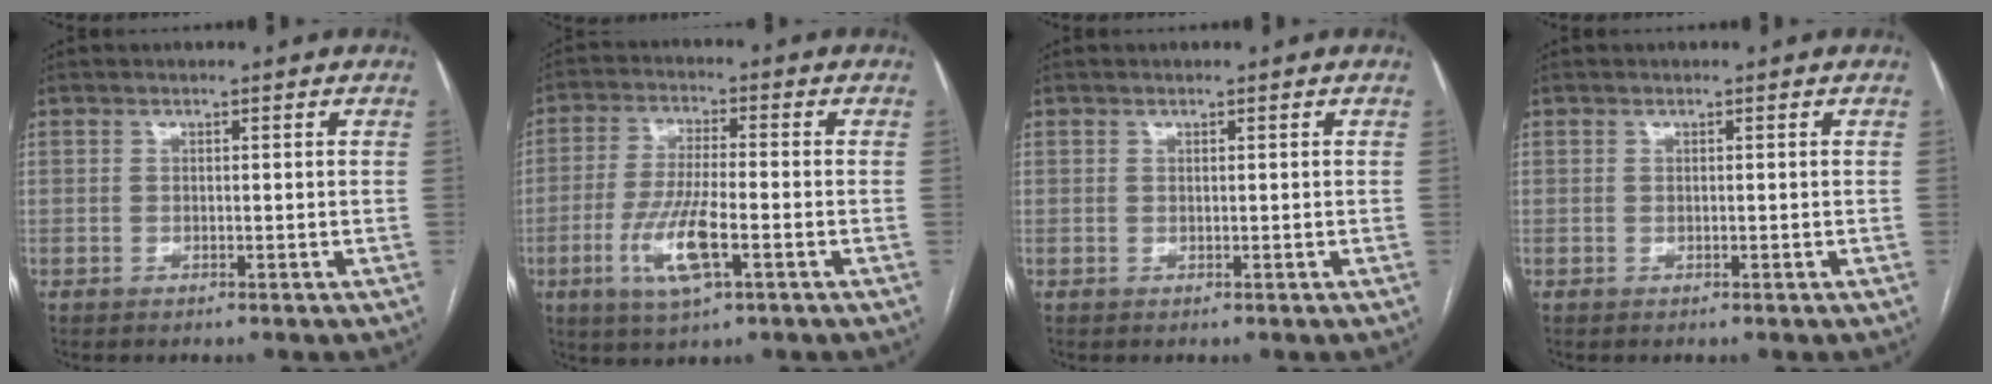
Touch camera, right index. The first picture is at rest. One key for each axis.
{"total": 9.6, "fx": -3.5, "fy": 1.6, "fz": 8.8, "tx": -0.181, "ty": -0.012, "tz": -0.064}
{"total": 0.0}
{"total": 0.0}